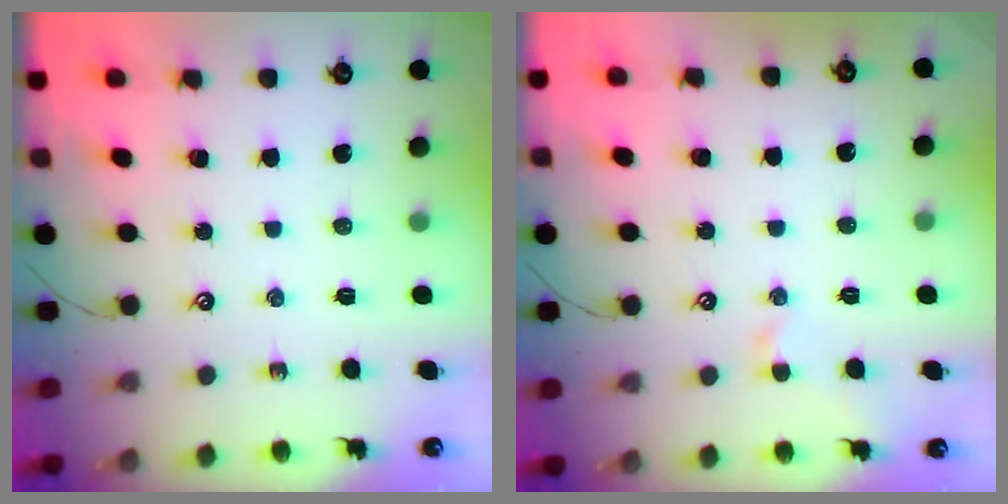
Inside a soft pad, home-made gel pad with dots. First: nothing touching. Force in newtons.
{"total": 0.5, "press": 0.3, "slide": 0.4}